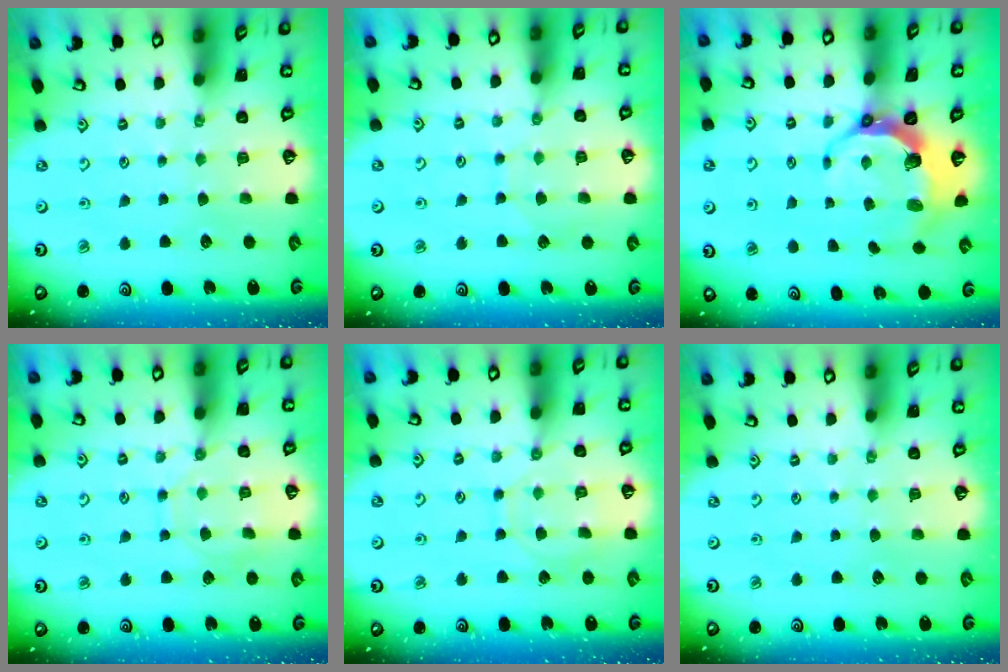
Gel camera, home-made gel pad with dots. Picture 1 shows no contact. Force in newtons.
{"total": 5.3, "press": 5.3, "slide": 0.7}
{"total": 8.0, "press": 6.4, "slide": 4.8}
{"total": 9.4, "press": 9.4, "slide": 0.7}
{"total": 9.3, "press": 9.2, "slide": 0.9}
{"total": 0.0}